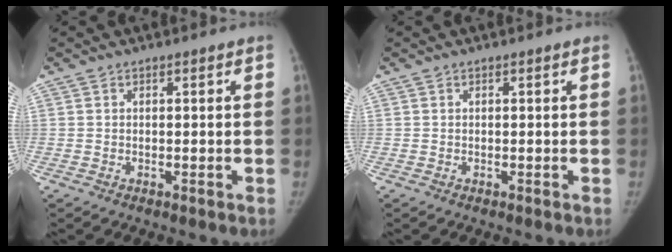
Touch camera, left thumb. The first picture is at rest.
{"total": 0.0}